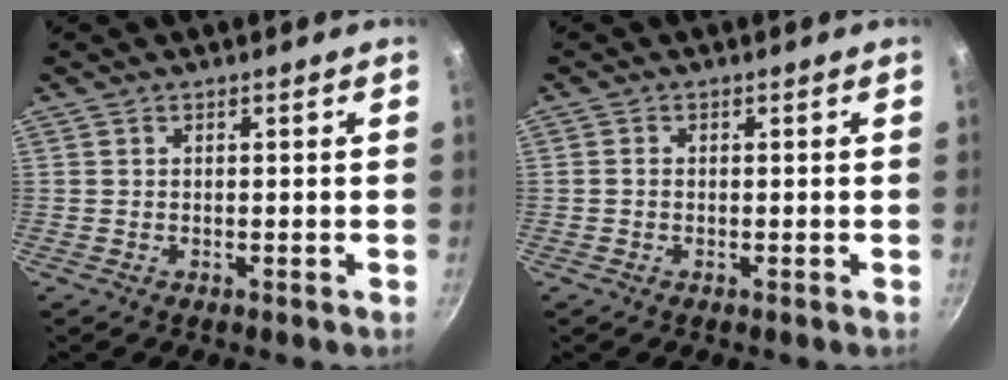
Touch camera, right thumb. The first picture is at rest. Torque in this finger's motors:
{"motor_torque": [-0.43, 0.37, -0.30, 0.12, -0.03]}